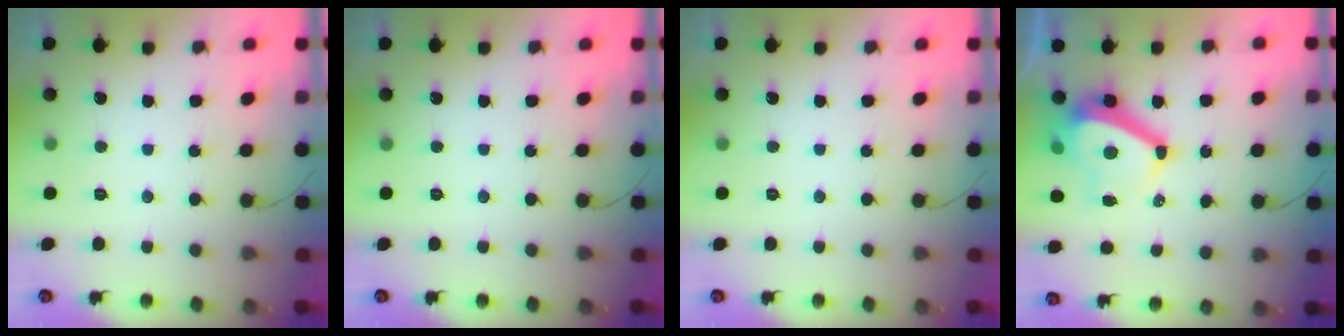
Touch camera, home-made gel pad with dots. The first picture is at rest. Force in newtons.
{"total": 0.0}
{"total": 0.0}
{"total": 11.0, "press": 10.6, "slide": 3.2}